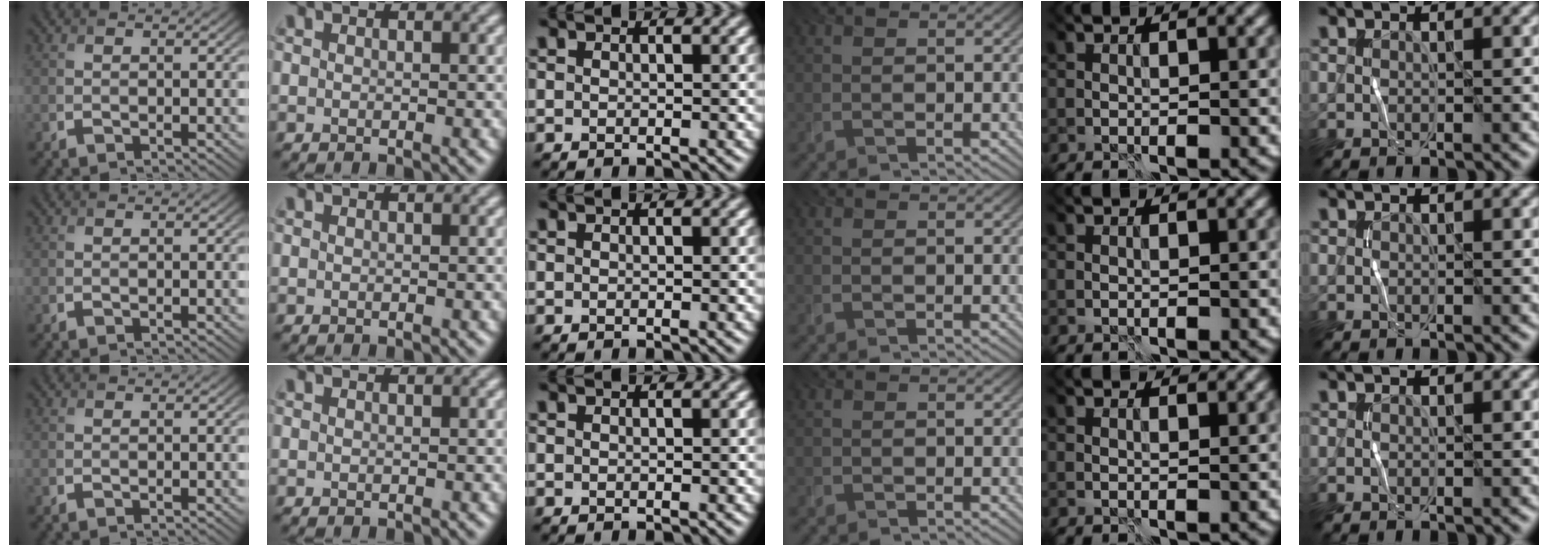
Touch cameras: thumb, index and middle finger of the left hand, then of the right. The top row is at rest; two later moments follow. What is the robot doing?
{"motion": "wrap", "object": "cellophane"}